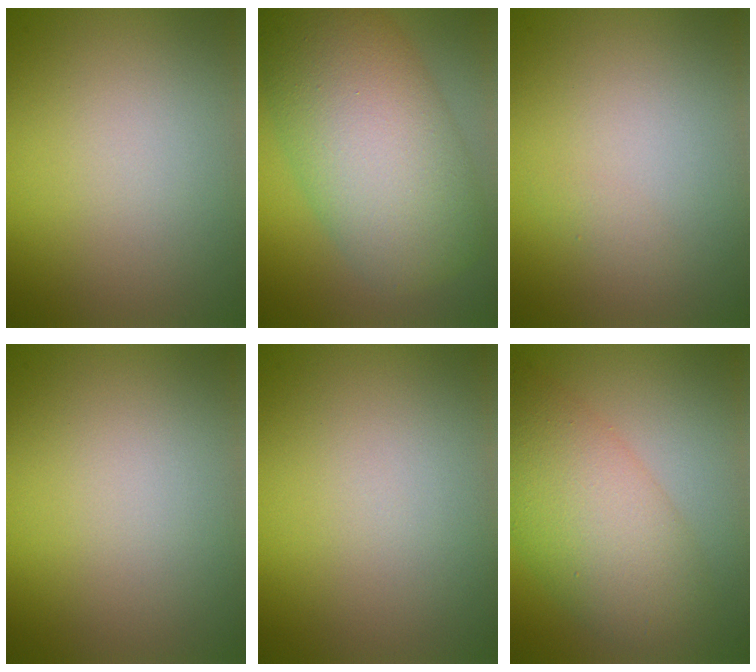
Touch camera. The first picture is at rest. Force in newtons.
{"total": 10.6, "press": 10.6, "slide": 0.4}
{"total": 0.6, "press": 0.5, "slide": 0.1}
{"total": 0.0}
{"total": 0.0}
{"total": 7.3, "press": 7.3, "slide": 0.2}